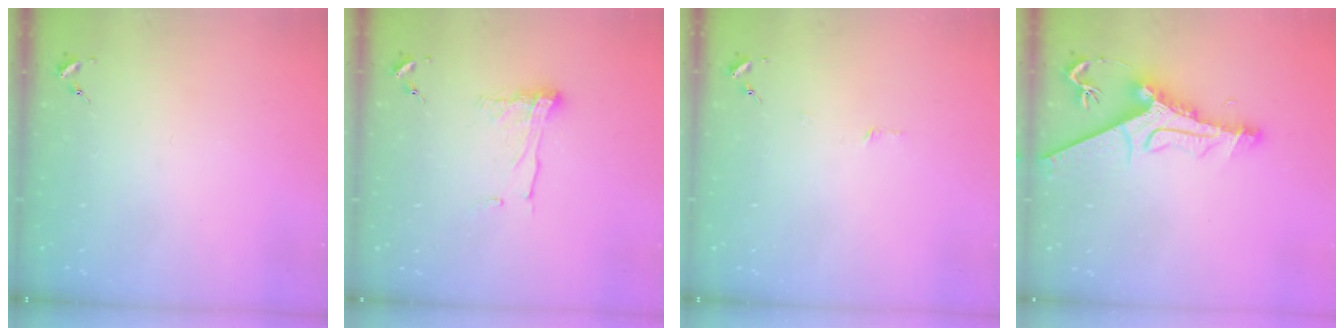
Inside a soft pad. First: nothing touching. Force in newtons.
{"total": 9.6, "press": 9.5, "slide": 0.9}
{"total": 2.7, "press": 2.7, "slide": 0.2}
{"total": 13.8, "press": 13.7, "slide": 1.5}